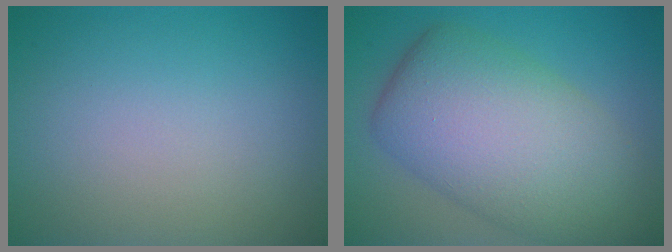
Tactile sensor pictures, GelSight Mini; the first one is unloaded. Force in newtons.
{"total": 10.7, "press": 10.7, "slide": 0.4}